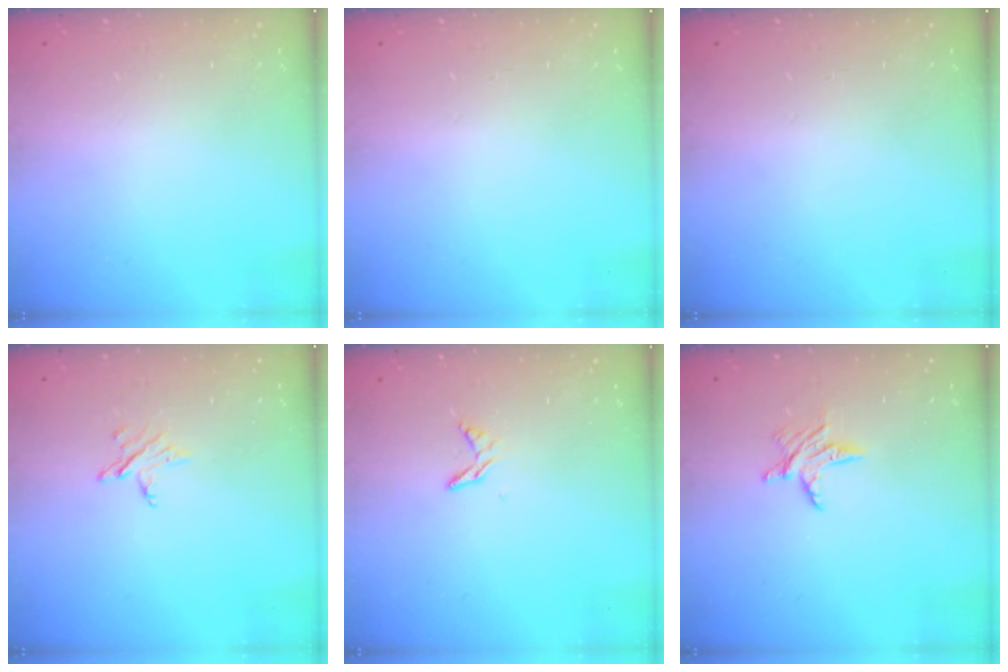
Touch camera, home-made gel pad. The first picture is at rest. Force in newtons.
{"total": 0.0}
{"total": 0.0}
{"total": 3.8, "press": 3.8, "slide": 0.4}
{"total": 5.0, "press": 5.0, "slide": 0.5}
{"total": 6.1, "press": 6.1, "slide": 0.6}